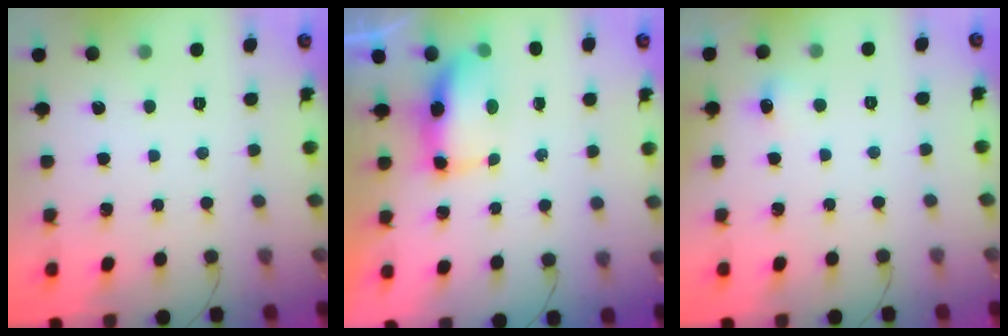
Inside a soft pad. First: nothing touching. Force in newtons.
{"total": 7.0, "press": 6.9, "slide": 0.6}
{"total": 4.8, "press": 4.7, "slide": 1.1}